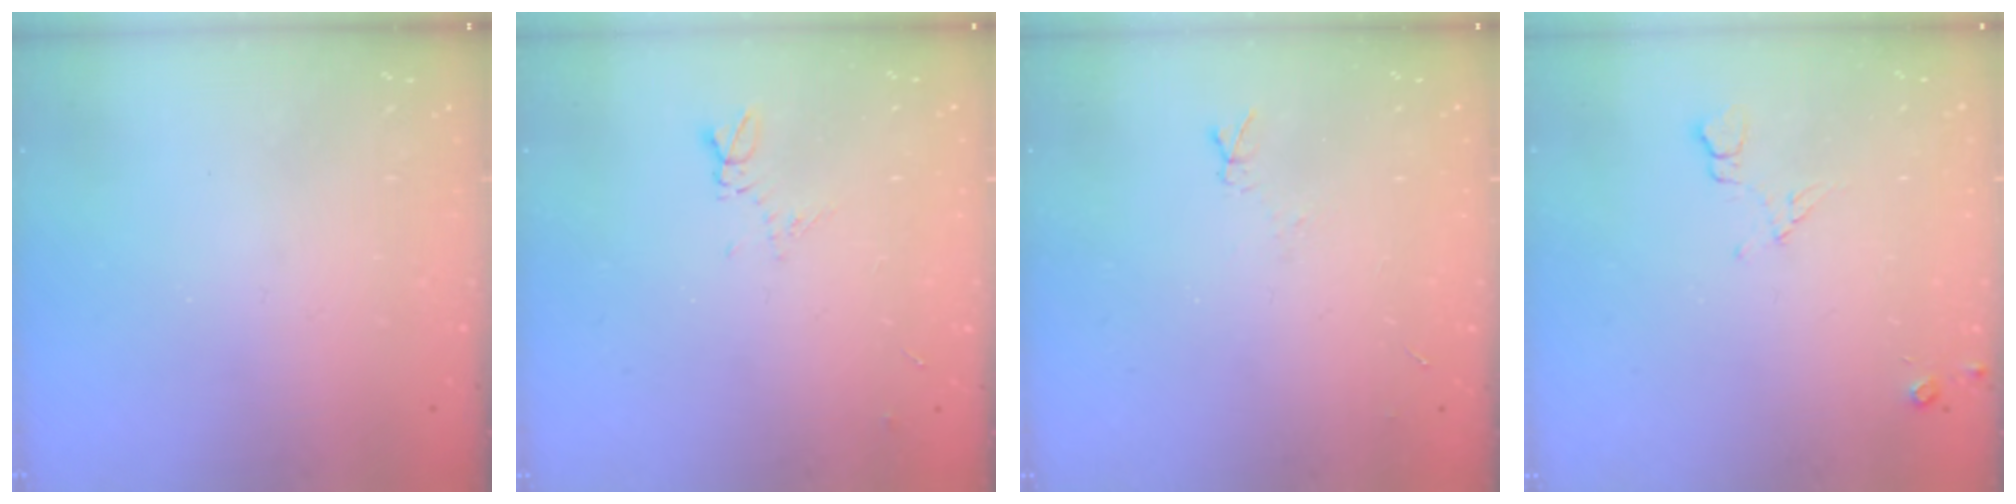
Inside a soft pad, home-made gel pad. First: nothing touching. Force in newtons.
{"total": 5.4, "press": 5.3, "slide": 0.8}
{"total": 4.8, "press": 4.8, "slide": 0.7}
{"total": 6.2, "press": 6.2, "slide": 0.9}